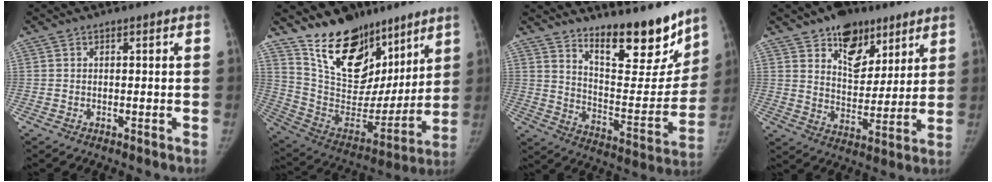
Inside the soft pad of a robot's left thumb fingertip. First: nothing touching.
{"total": 22.3, "force": [15.5, 12.5, 10.1], "torque": [-0.114, -0.085, 0.269]}
{"total": 17.9, "force": [13.7, 5.7, 9.9], "torque": [-0.091, -0.114, 0.217]}
{"total": 13.4, "force": [8.3, 8.3, 6.4], "torque": [-0.054, -0.045, 0.133]}